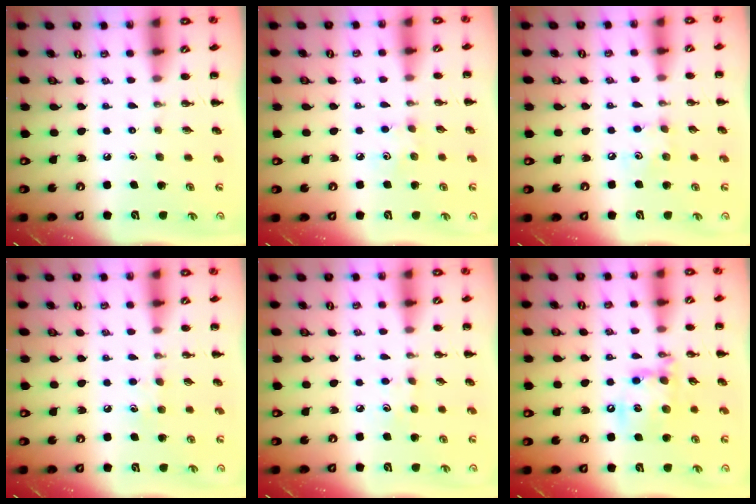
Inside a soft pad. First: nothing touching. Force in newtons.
{"total": 3.6, "press": 3.5, "slide": 1.0}
{"total": 4.0, "press": 3.8, "slide": 1.0}
{"total": 5.6, "press": 5.5, "slide": 1.4}
{"total": 5.4, "press": 5.2, "slide": 1.3}
{"total": 14.7, "press": 14.5, "slide": 2.7}